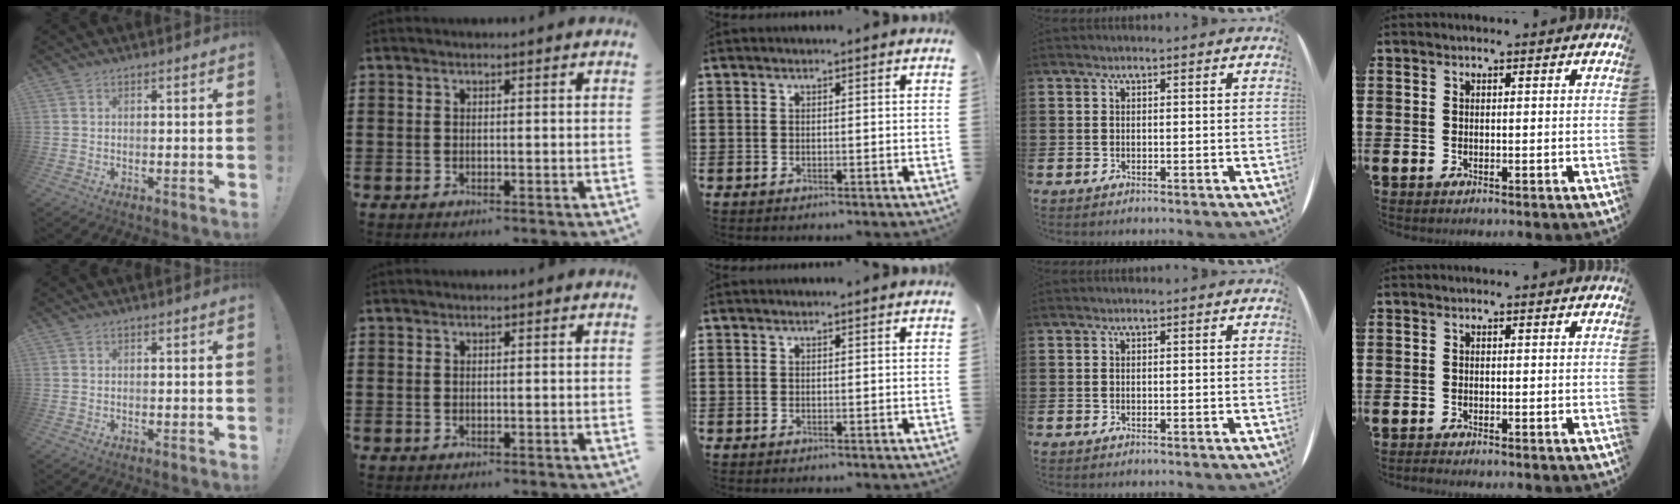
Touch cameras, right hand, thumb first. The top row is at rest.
{}